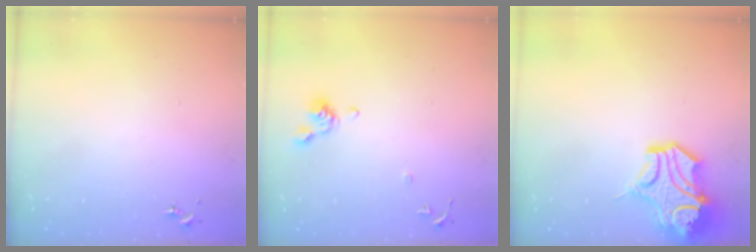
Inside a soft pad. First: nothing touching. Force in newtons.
{"total": 8.5, "press": 8.4, "slide": 1.4}
{"total": 14.6, "press": 14.5, "slide": 2.0}